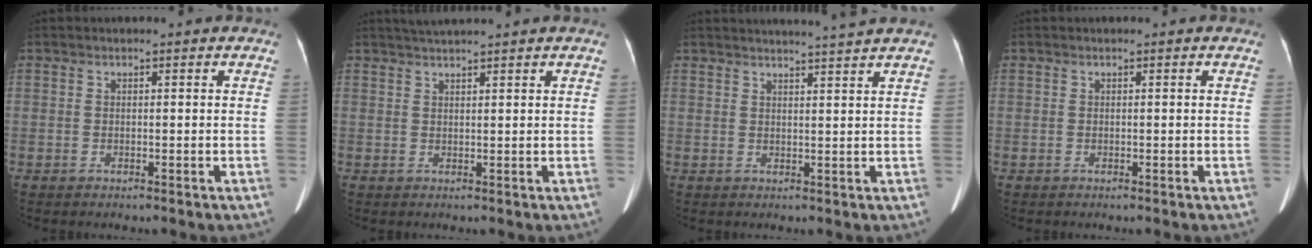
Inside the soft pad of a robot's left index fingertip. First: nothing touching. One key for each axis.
{"total": 3.5, "fx": 3.1, "fy": -0.9, "fz": 1.4, "tx": -0.018, "ty": 0.023, "tz": 0.057}
{"total": 6.0, "fx": 5.4, "fy": -1.7, "fz": 1.8, "tx": -0.024, "ty": -0.002, "tz": 0.068}
{"total": 0.0}